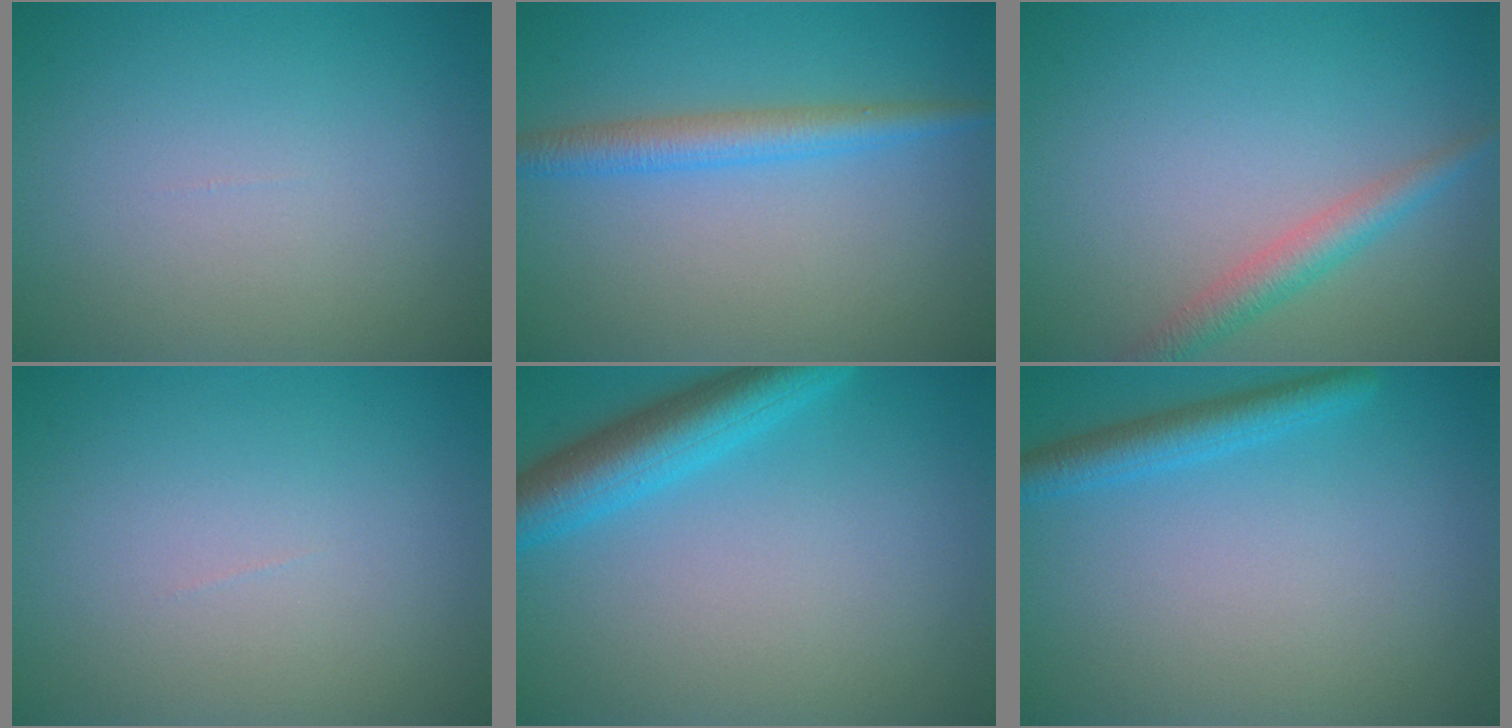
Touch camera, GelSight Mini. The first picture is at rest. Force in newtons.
{"total": 3.0, "press": 3.0, "slide": 0.1}
{"total": 2.5, "press": 2.5, "slide": 0.1}
{"total": 0.0}
{"total": 5.3, "press": 5.3, "slide": 0.3}
{"total": 2.8, "press": 2.8, "slide": 0.1}